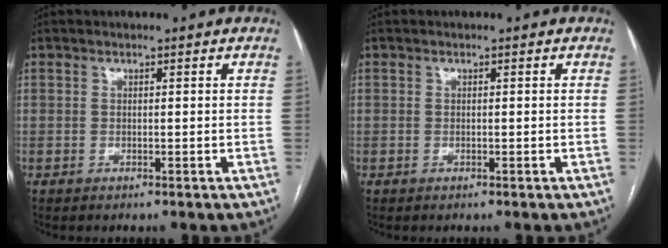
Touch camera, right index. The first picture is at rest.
{"total": 0.0}